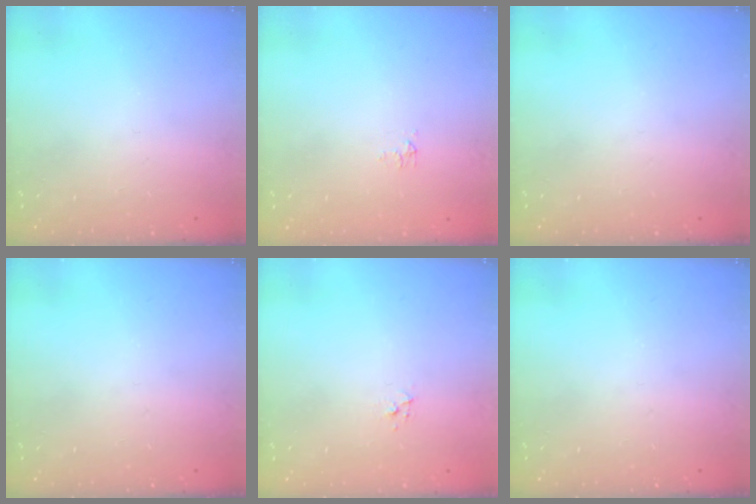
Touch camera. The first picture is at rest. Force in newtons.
{"total": 3.3, "press": 3.2, "slide": 0.7}
{"total": 0.0}
{"total": 0.0}
{"total": 3.9, "press": 3.9, "slide": 0.3}
{"total": 0.0}